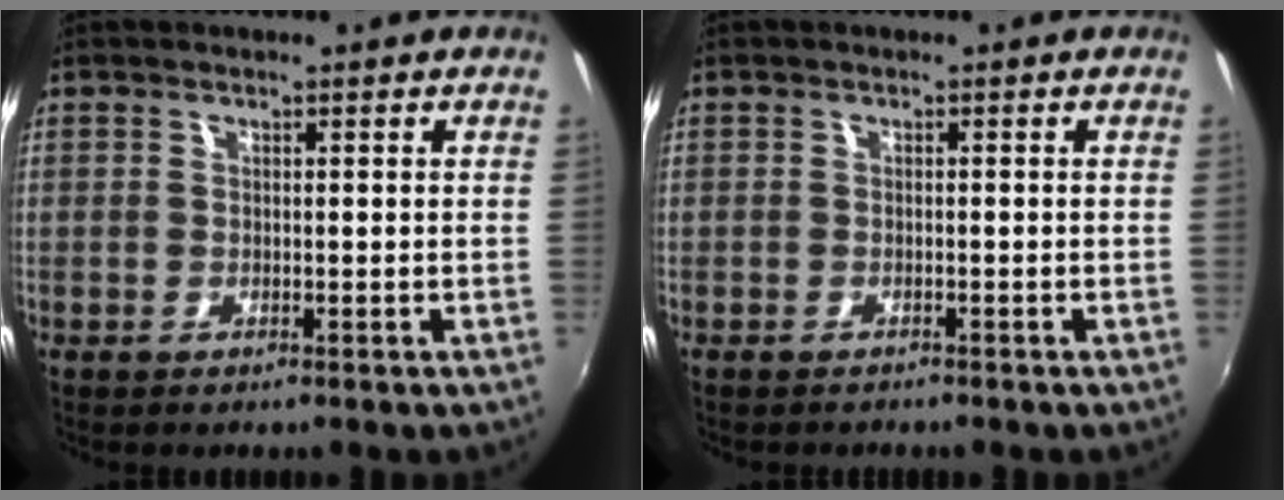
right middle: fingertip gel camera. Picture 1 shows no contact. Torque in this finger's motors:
{"motor_torque": [-0.29, 0.09, 0.05, 0.00]}